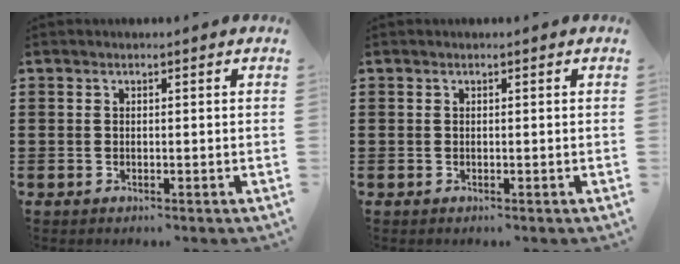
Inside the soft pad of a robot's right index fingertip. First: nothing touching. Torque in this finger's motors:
{"motor_torque": [-0.27, 0.57, 0.00, 0.00]}